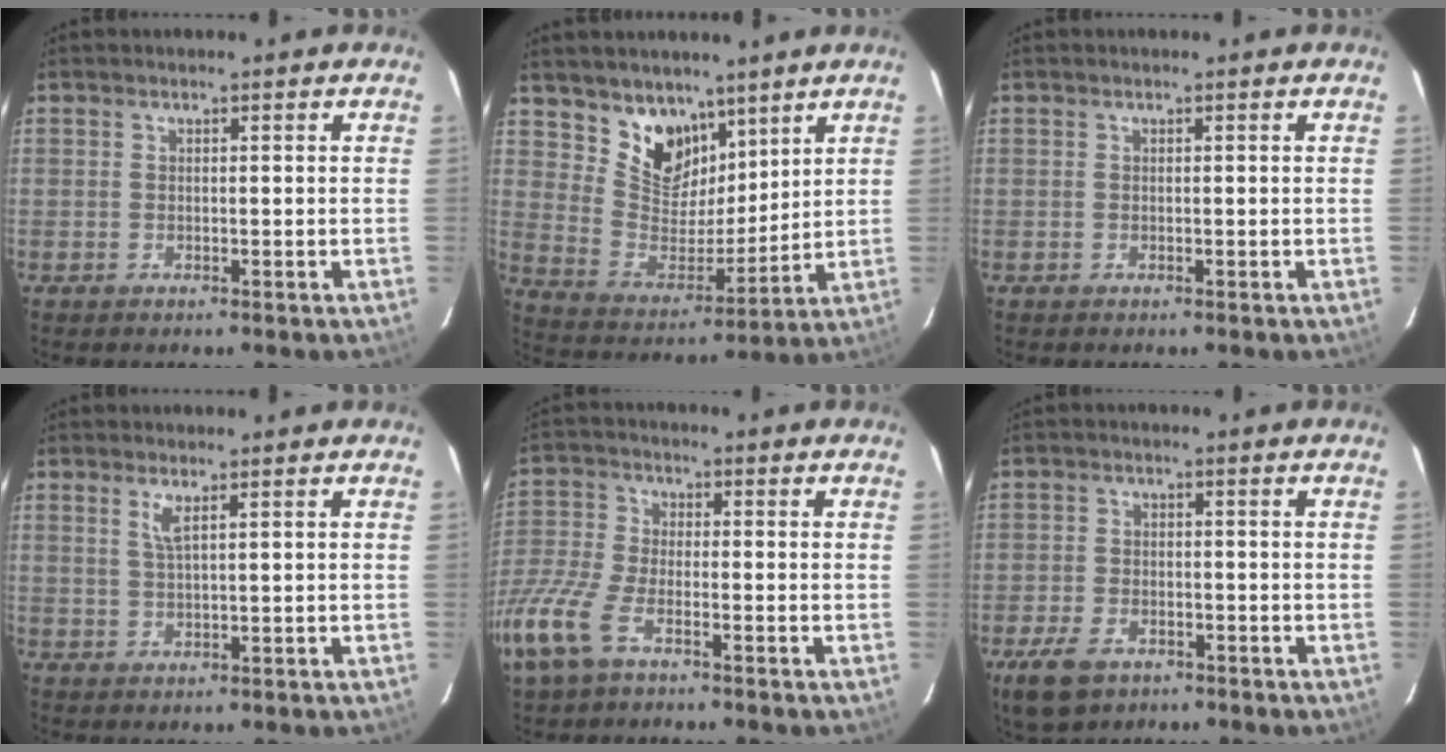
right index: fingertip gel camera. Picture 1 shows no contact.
{"total": 11.9, "force": [8.1, 7.4, 4.7], "torque": [-0.086, -0.014, 0.160]}
{"total": 0.0}
{"total": 2.4, "force": [1.2, 0.3, 2.0], "torque": [-0.041, 0.000, 0.024]}
{"total": 13.3, "force": [-7.8, 5.8, 9.1], "torque": [-0.221, -0.019, -0.167]}
{"total": 7.1, "force": [-4.5, 4.0, 3.8], "torque": [-0.103, -0.013, -0.079]}